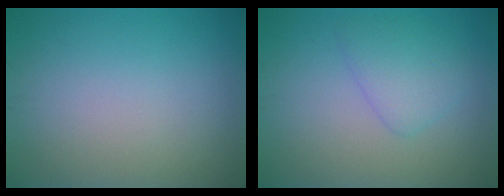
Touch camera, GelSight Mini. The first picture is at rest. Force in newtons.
{"total": 2.7, "press": 2.7, "slide": 0.1}